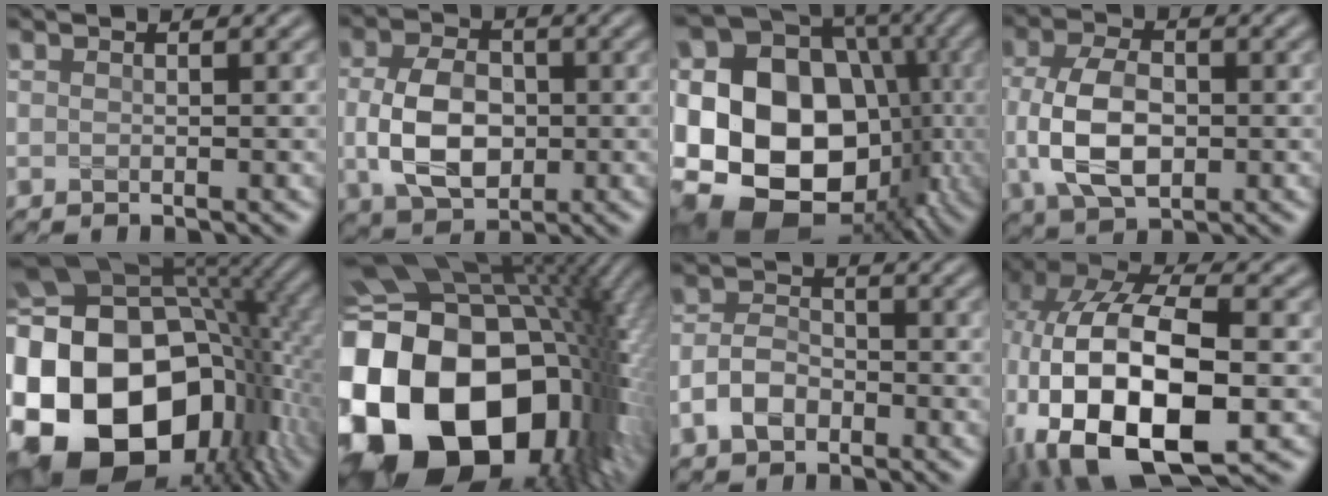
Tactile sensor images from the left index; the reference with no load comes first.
{"total": 6.4, "force": [-0.4, 4.4, 4.6], "torque": [-0.101, -0.005, -0.009]}
{"total": 21.1, "force": [-2.1, 16.7, 12.8], "torque": [-0.212, 0.000, -0.046]}
{"total": 6.8, "force": [-0.4, 4.2, 5.3], "torque": [-0.118, -0.005, -0.010]}
{"total": 22.9, "force": [-4.6, 16.8, 14.9], "torque": [-0.275, -0.033, -0.097]}
{"total": 22.8, "force": [-5.5, 16.4, 14.9], "torque": [-0.272, -0.017, -0.112]}
{"total": 3.4, "force": [-1.6, 2.3, 1.9], "torque": [-0.037, 0.004, -0.039]}
{"total": 16.7, "force": [-3.9, 9.5, 13.2], "torque": [-0.262, -0.018, -0.051]}